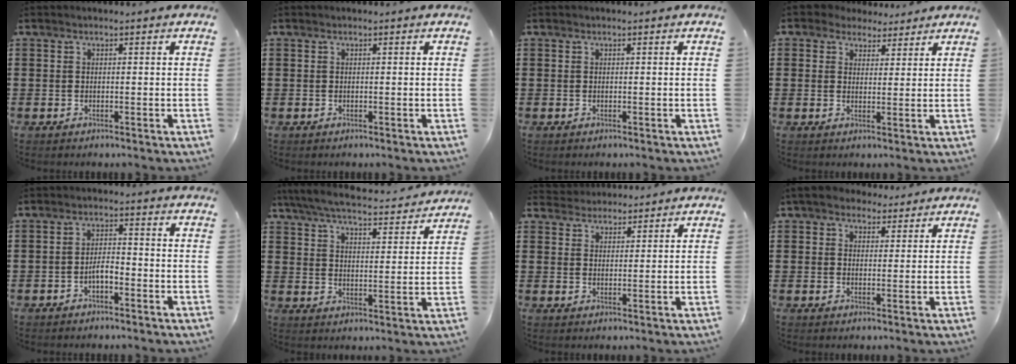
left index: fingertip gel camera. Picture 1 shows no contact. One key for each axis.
{"total": 0.0}
{"total": 0.0}
{"total": 3.1, "fx": 2.4, "fy": 1.9, "fz": 0.2, "tx": -0.018, "ty": 0.007, "tz": 0.046}
{"total": 3.0, "fx": -1.6, "fy": 0.9, "fz": 2.5, "tx": -0.054, "ty": 0.005, "tz": -0.033}
{"total": 6.0, "fx": 5.5, "fy": 0.2, "fz": 2.2, "tx": -0.068, "ty": -0.038, "tz": 0.093}
{"total": 2.9, "fx": 2.7, "fy": 0.7, "fz": -0.4, "tx": -0.002, "ty": -0.004, "tz": 0.053}
{"total": 4.0, "fx": 3.2, "fy": 2.1, "fz": 1.3, "tx": -0.038, "ty": 0.004, "tz": 0.059}